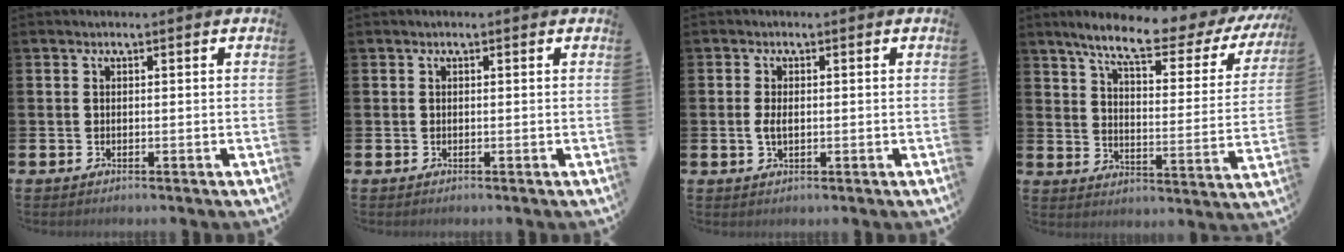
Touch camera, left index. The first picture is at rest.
{"total": 0.0}
{"total": 1.9, "force": [-0.1, 1.0, 1.6], "torque": [-0.029, 0.004, -0.003]}
{"total": 8.7, "force": [6.9, 1.5, 5.1], "torque": [-0.116, -0.042, 0.109]}